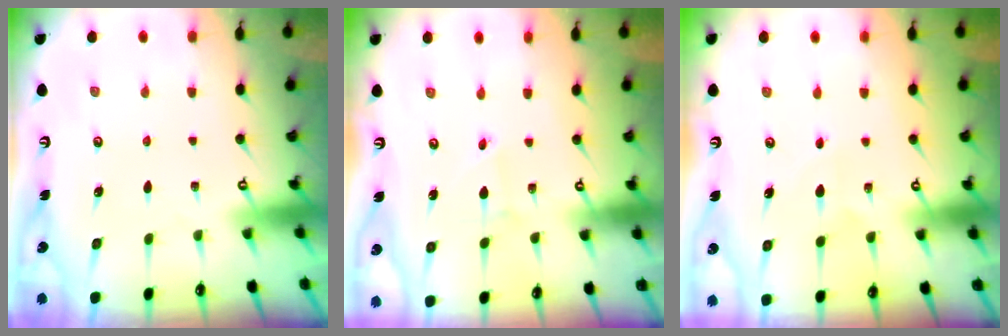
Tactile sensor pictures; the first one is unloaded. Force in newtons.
{"total": 1.3, "press": 1.3, "slide": 0.1}
{"total": 4.6, "press": 4.5, "slide": 0.8}